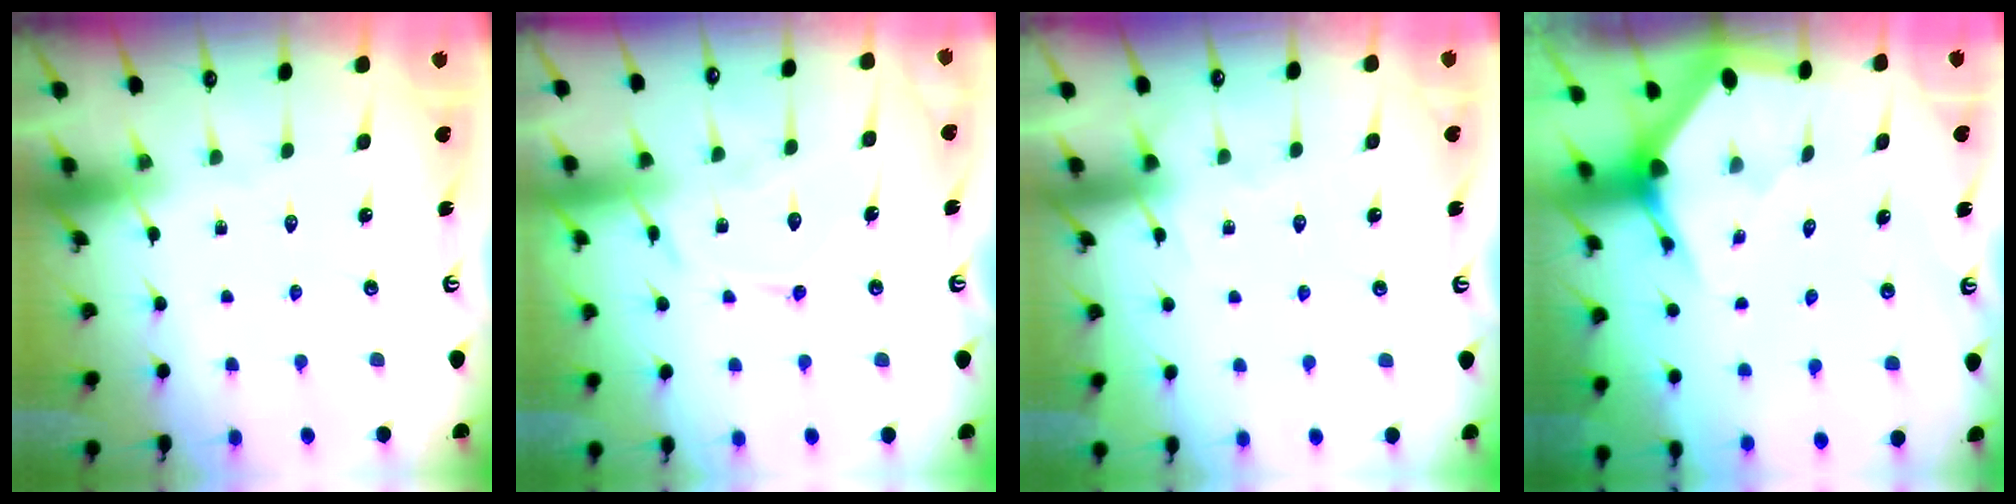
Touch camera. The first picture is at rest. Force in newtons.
{"total": 11.0, "press": 11.0, "slide": 0.9}
{"total": 3.8, "press": 3.7, "slide": 0.6}
{"total": 2.9, "press": 2.9, "slide": 0.2}